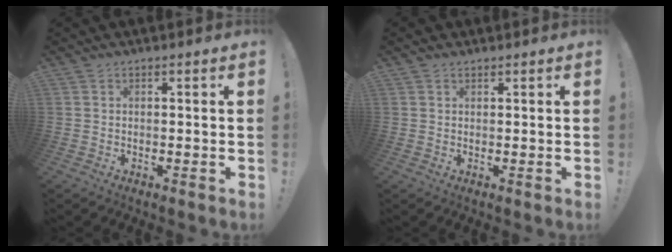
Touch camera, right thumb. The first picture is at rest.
{"total": 0.9, "force": [0.8, 0.3, 0.1], "torque": [0.005, -0.003, 0.015]}